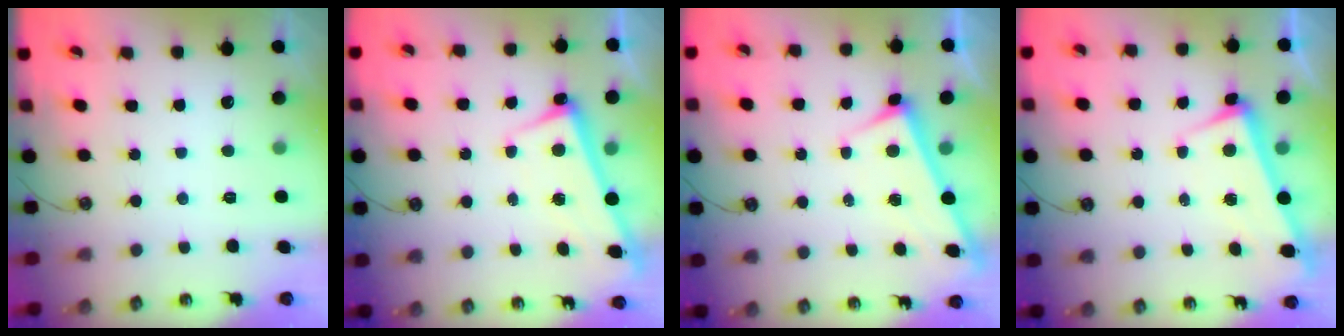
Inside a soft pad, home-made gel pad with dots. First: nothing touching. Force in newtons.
{"total": 2.5, "press": 2.5, "slide": 0.3}
{"total": 2.9, "press": 2.9, "slide": 0.1}
{"total": 3.3, "press": 3.2, "slide": 1.0}